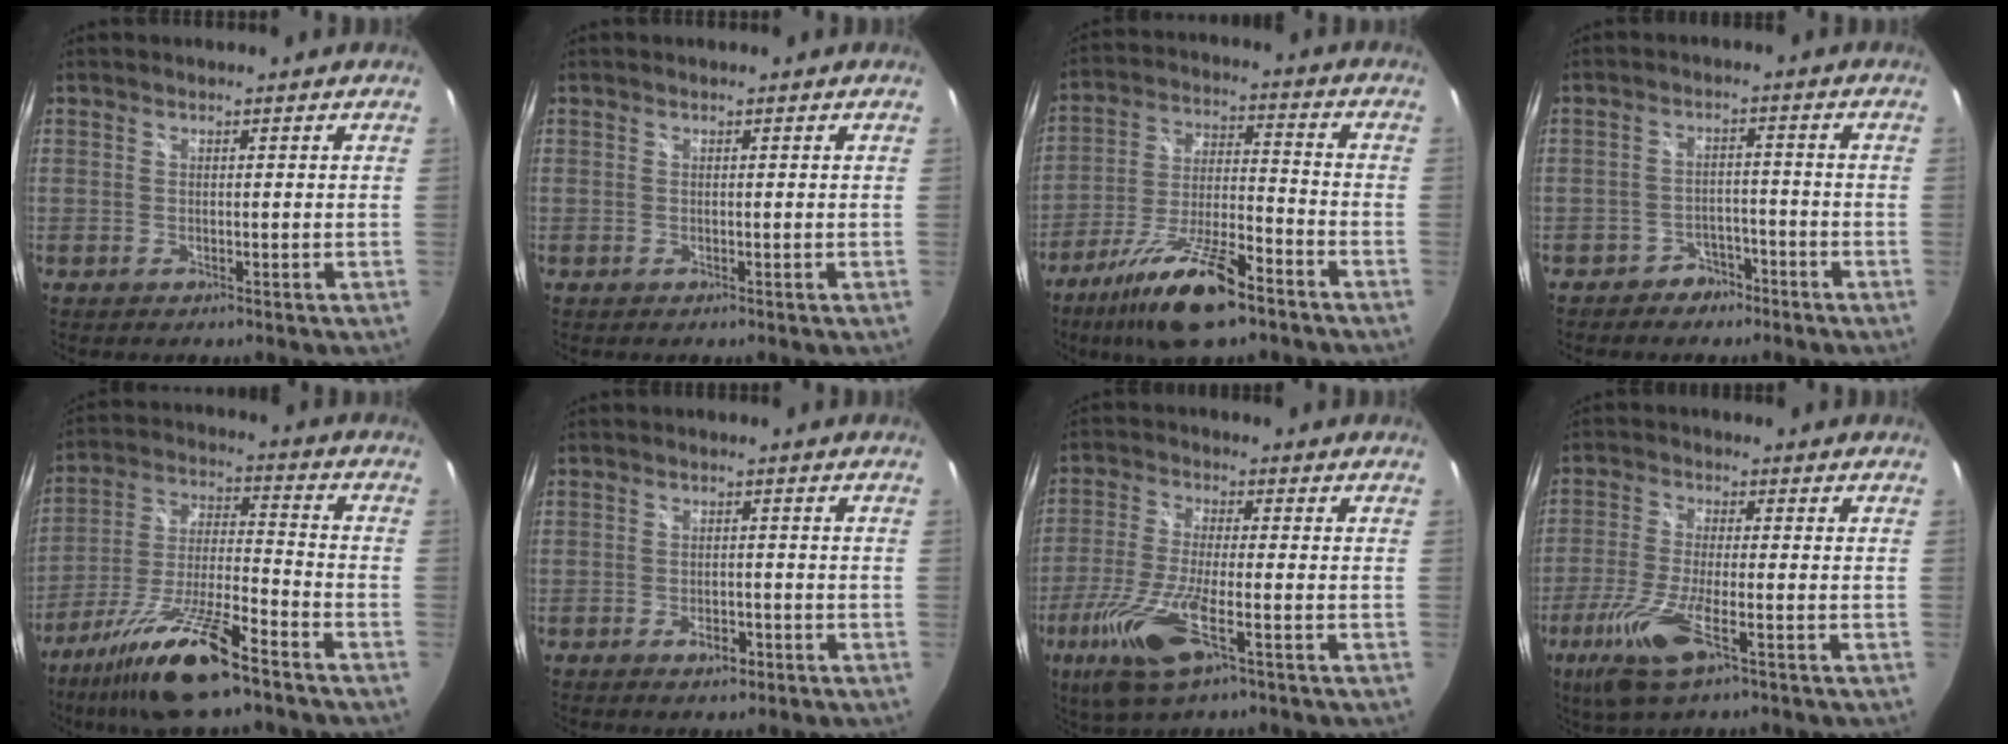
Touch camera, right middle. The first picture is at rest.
{"total": 0.0}
{"total": 15.8, "force": [-10.8, 4.1, 10.7], "torque": [-0.215, -0.023, -0.194]}
{"total": 4.7, "force": [-3.5, 3.0, 0.7], "torque": [-0.017, 0.016, -0.051]}
{"total": 17.0, "force": [-11.8, 2.8, 12.0], "torque": [-0.240, -0.022, -0.215]}
{"total": 3.2, "force": [-1.8, 1.7, 2.0], "torque": [-0.039, -0.003, -0.027]}
{"total": 12.5, "force": [-5.9, 3.0, 10.7], "torque": [-0.233, -0.030, -0.112]}
{"total": 10.6, "force": [-5.3, 2.2, 8.9], "torque": [-0.200, -0.027, -0.098]}